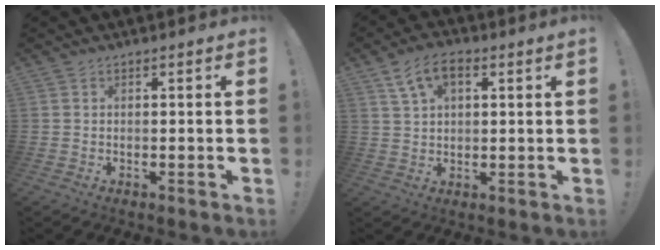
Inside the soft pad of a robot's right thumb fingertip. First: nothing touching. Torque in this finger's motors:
{"motor_torque": [0.09, 0.11, 0.21, 0.16, 0.00]}